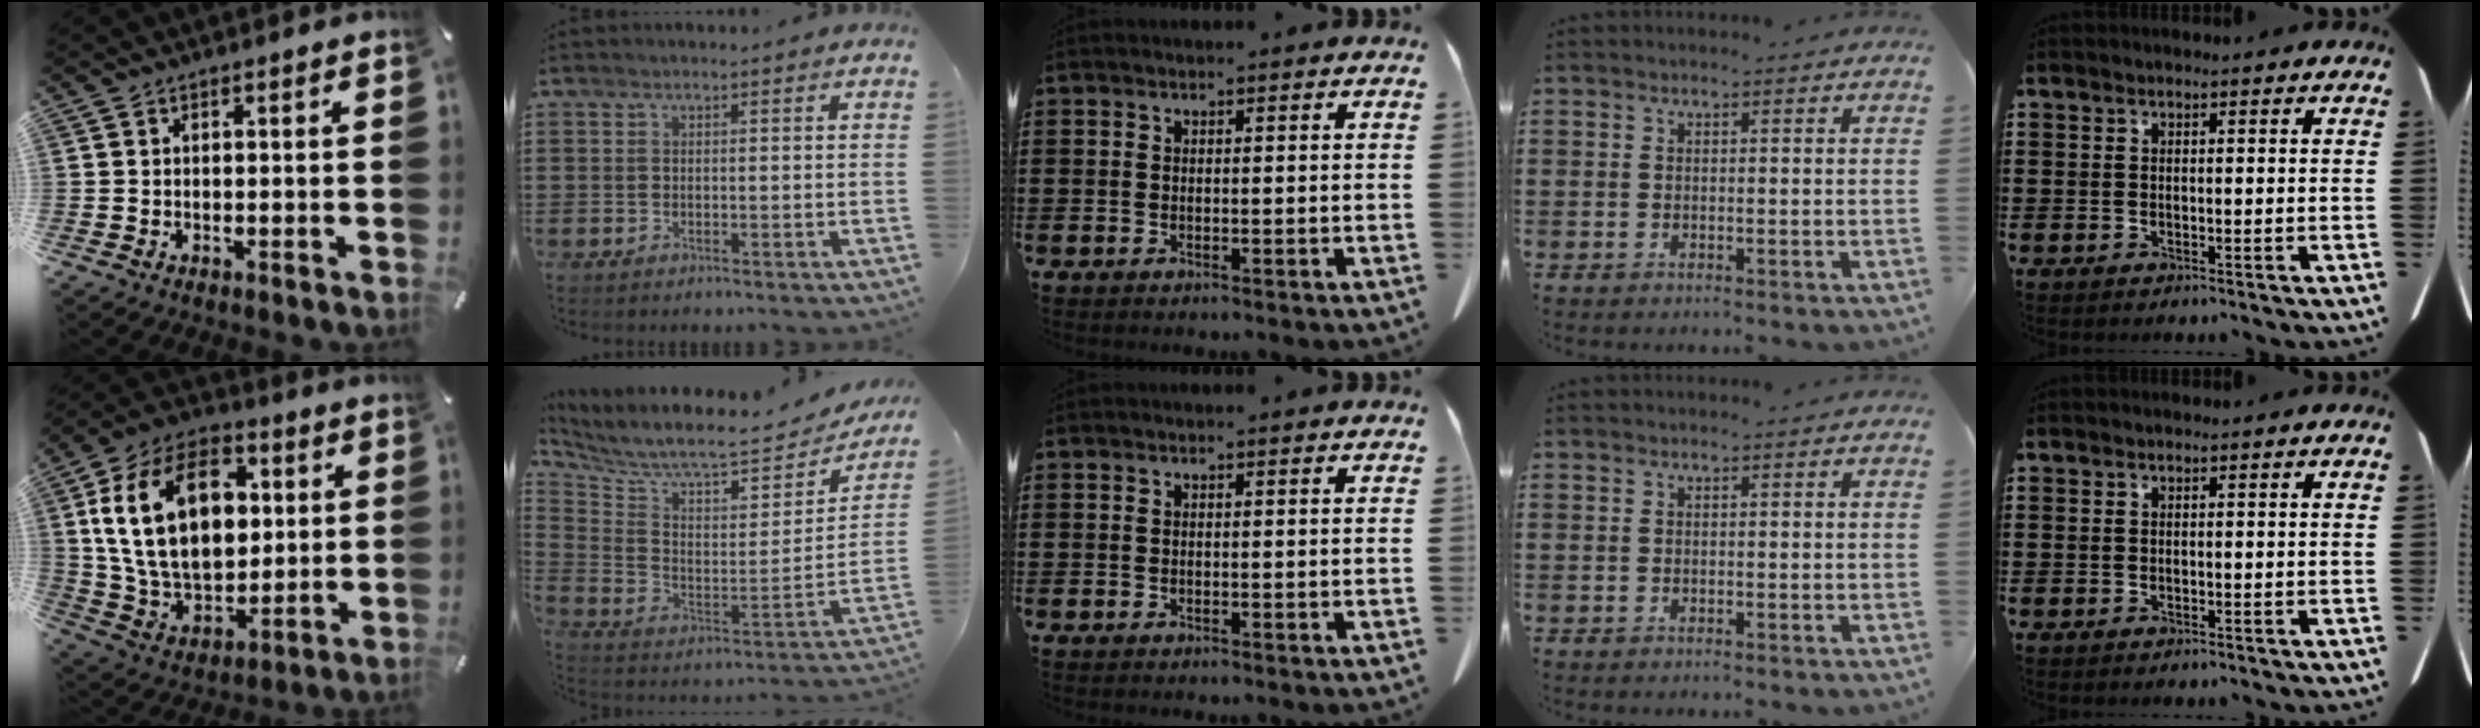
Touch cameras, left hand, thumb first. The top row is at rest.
{"thumb": {"total": 22.8, "force": [4.4, 15.6, 16.0], "torque": [-0.316, 0.000, 0.071]}, "index": {"total": 6.9, "force": [6.3, 0.4, 2.8], "torque": [-0.091, -0.063, 0.103]}}